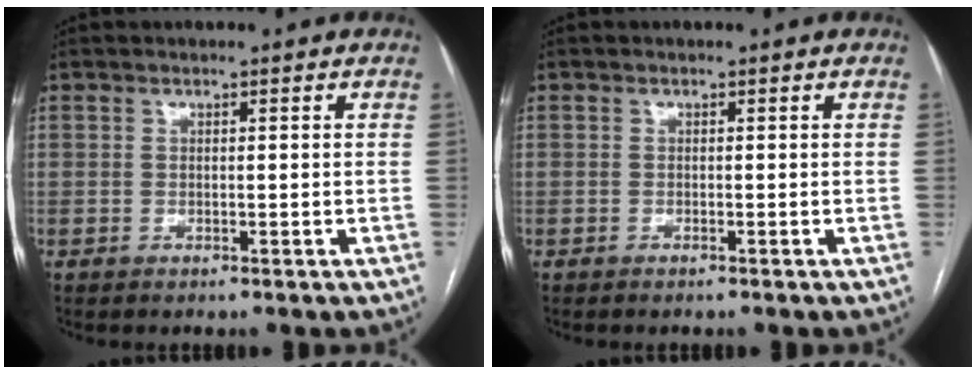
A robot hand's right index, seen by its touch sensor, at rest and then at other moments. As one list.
[{"total": 0.0}]